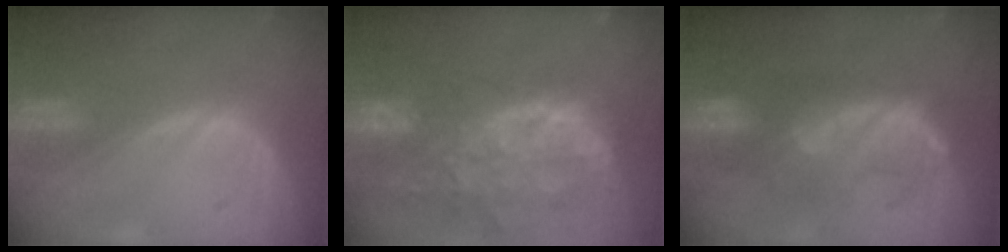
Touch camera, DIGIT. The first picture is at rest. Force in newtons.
{"total": 13.7, "press": 11.2, "slide": 7.9}
{"total": 8.3, "press": 8.3, "slide": 0.1}